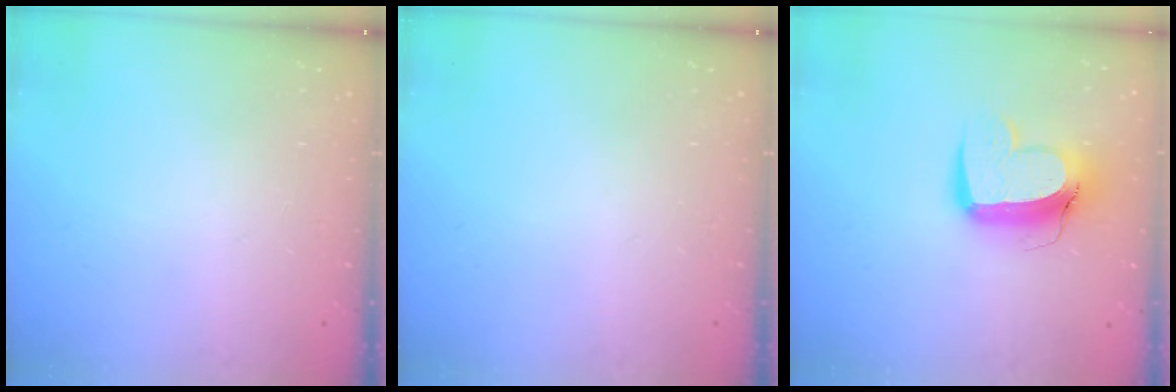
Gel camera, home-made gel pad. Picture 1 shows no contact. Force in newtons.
{"total": 0.0}
{"total": 13.1, "press": 13.0, "slide": 1.6}